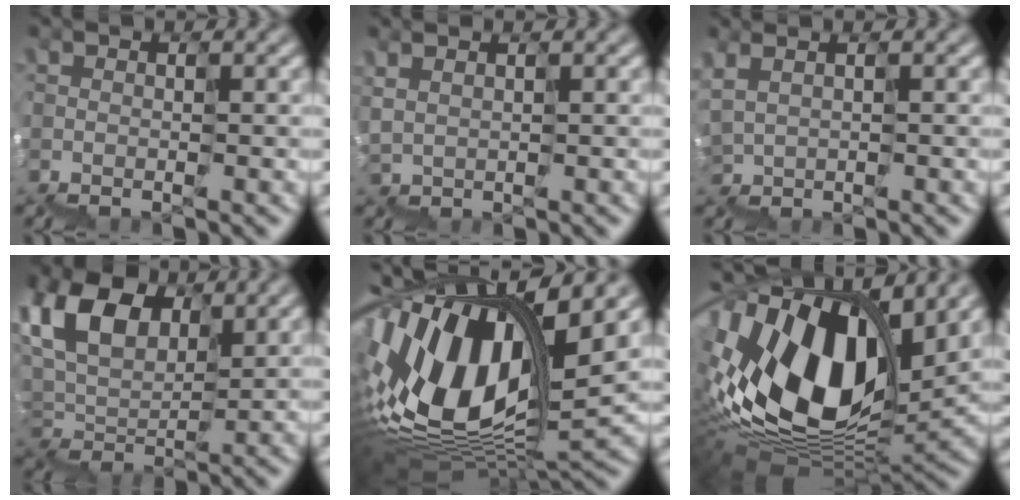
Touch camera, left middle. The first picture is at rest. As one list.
[{"total": 1.2, "force": [1.2, -0.2, -0.4], "torque": [0.005, 0.018, 0.026]}, {"total": 1.2, "force": [1.1, 0.2, 0.2], "torque": [-0.020, 0.015, 0.030]}, {"total": 5.6, "force": [3.6, 3.4, 2.5], "torque": [-0.075, 0.029, 0.052]}, {"total": 13.7, "force": [3.8, 7.3, 10.9], "torque": [-0.253, 0.027, 0.062]}, {"total": 15.0, "force": [3.3, 8.5, 11.9], "torque": [-0.246, 0.026, 0.048]}]